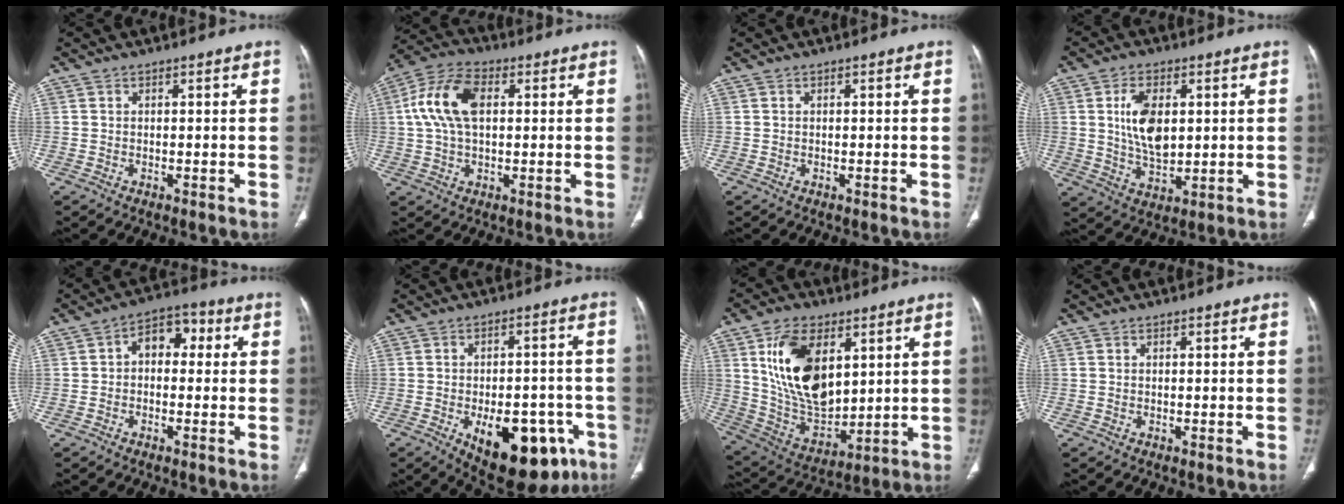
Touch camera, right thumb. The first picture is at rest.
{"total": 11.7, "force": [2.1, 6.8, 9.3], "torque": [-0.190, 0.022, 0.035]}
{"total": 0.0}
{"total": 10.0, "force": [2.0, 5.7, 8.0], "torque": [-0.137, -0.011, 0.045]}
{"total": 7.0, "force": [0.7, 4.7, 5.1], "torque": [-0.048, 0.027, -0.001]}
{"total": 18.1, "force": [-7.5, 9.4, 13.6], "torque": [-0.145, 0.025, -0.083]}
{"total": 19.1, "force": [6.1, 10.9, 14.4], "torque": [-0.234, -0.028, 0.129]}
{"total": 0.0}